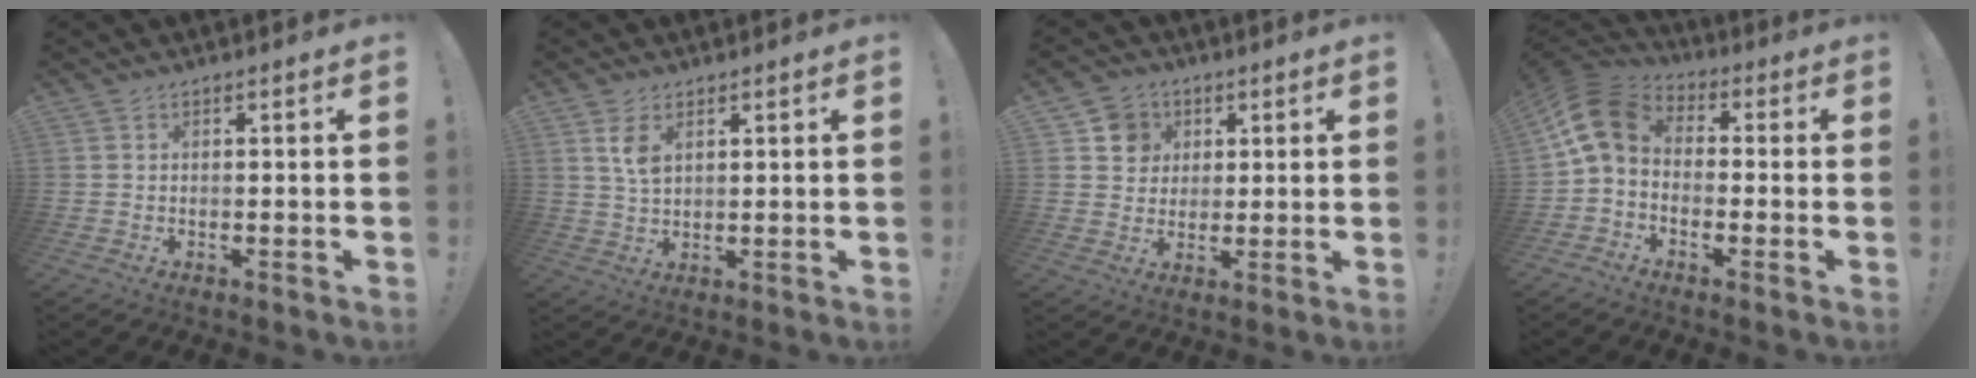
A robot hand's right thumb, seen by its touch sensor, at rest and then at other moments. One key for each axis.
{"total": 5.0, "fx": 2.4, "fy": 2.6, "fz": 3.6, "tx": -0.051, "ty": -0.014, "tz": 0.041}
{"total": 7.7, "fx": 2.7, "fy": 7.1, "fz": 1.3, "tx": -0.011, "ty": -0.017, "tz": 0.054}
{"total": 11.2, "fx": 0.7, "fy": 7.4, "fz": 8.3, "tx": -0.161, "ty": 0.011, "tz": 0.015}